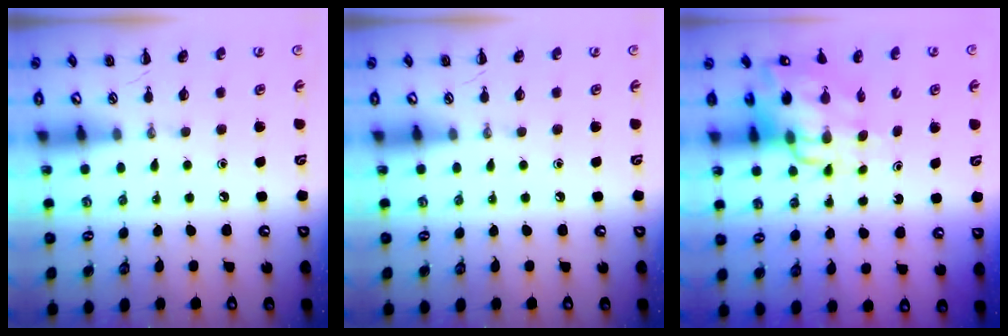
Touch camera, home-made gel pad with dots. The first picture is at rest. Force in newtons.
{"total": 0.0}
{"total": 12.8, "press": 12.1, "slide": 4.0}